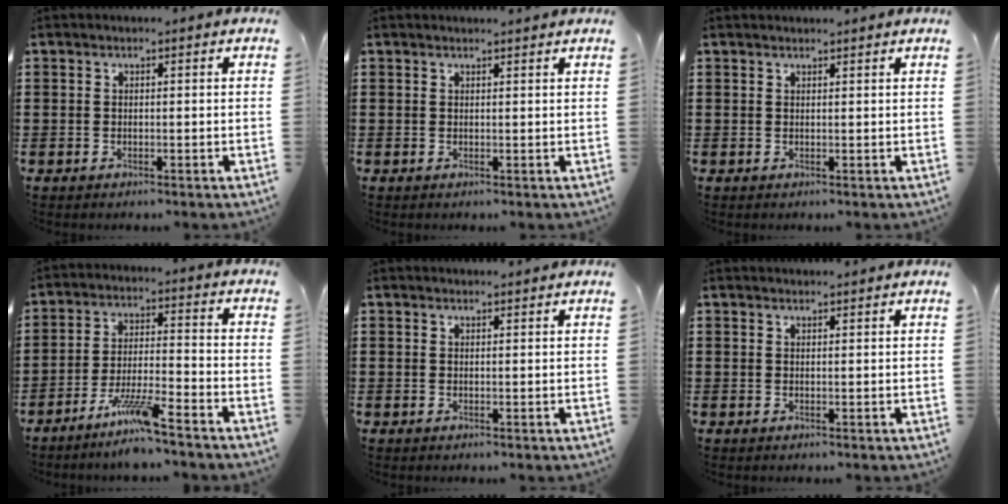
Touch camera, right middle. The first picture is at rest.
{"total": 0.9, "force": [0.9, -0.1, 0.1], "torque": [0.003, -0.005, 0.015]}
{"total": 0.9, "force": [0.9, 0.0, 0.0], "torque": [-0.003, 0.000, 0.018]}
{"total": 7.1, "force": [-5.7, 0.1, 4.2], "torque": [-0.087, -0.010, -0.109]}
{"total": 1.0, "force": [1.0, 0.0, 0.1], "torque": [0.003, -0.004, 0.018]}
{"total": 1.0, "force": [1.0, 0.0, 0.1], "torque": [0.004, -0.005, 0.017]}